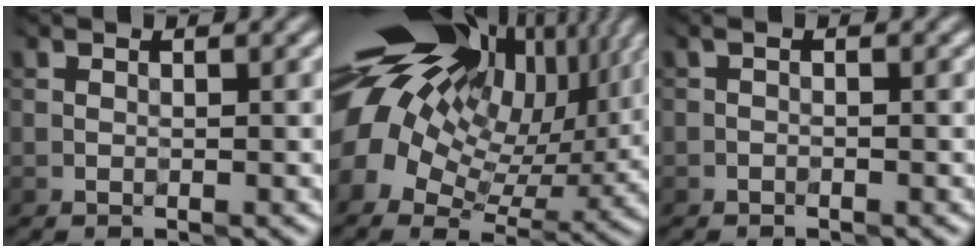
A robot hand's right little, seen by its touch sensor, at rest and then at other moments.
{"total": 19.1, "force": [6.2, 12.4, 13.1], "torque": [-0.268, 0.029, 0.098]}
{"total": 0.0}